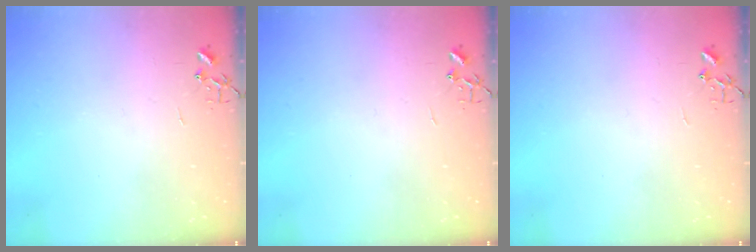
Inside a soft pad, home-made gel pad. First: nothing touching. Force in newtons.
{"total": 0.0}
{"total": 0.0}